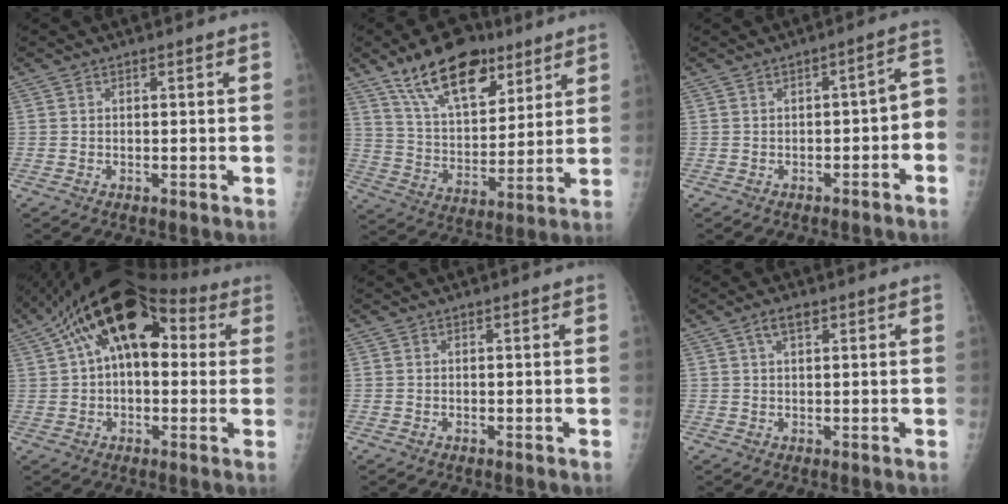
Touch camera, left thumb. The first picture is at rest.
{"total": 18.0, "force": [11.6, 8.8, 10.5], "torque": [-0.129, -0.053, 0.204]}
{"total": 5.3, "force": [-2.1, 2.8, 4.0], "torque": [-0.023, 0.044, -0.030]}
{"total": 16.8, "force": [4.9, 9.7, 12.9], "torque": [-0.180, 0.040, 0.066]}
{"total": 0.0}
{"total": 3.0, "force": [1.6, 1.3, 2.2], "torque": [-0.036, 0.001, 0.030]}